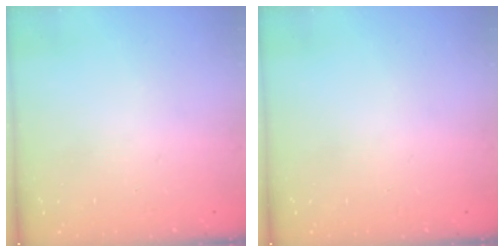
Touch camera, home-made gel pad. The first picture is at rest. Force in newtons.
{"total": 0.0}